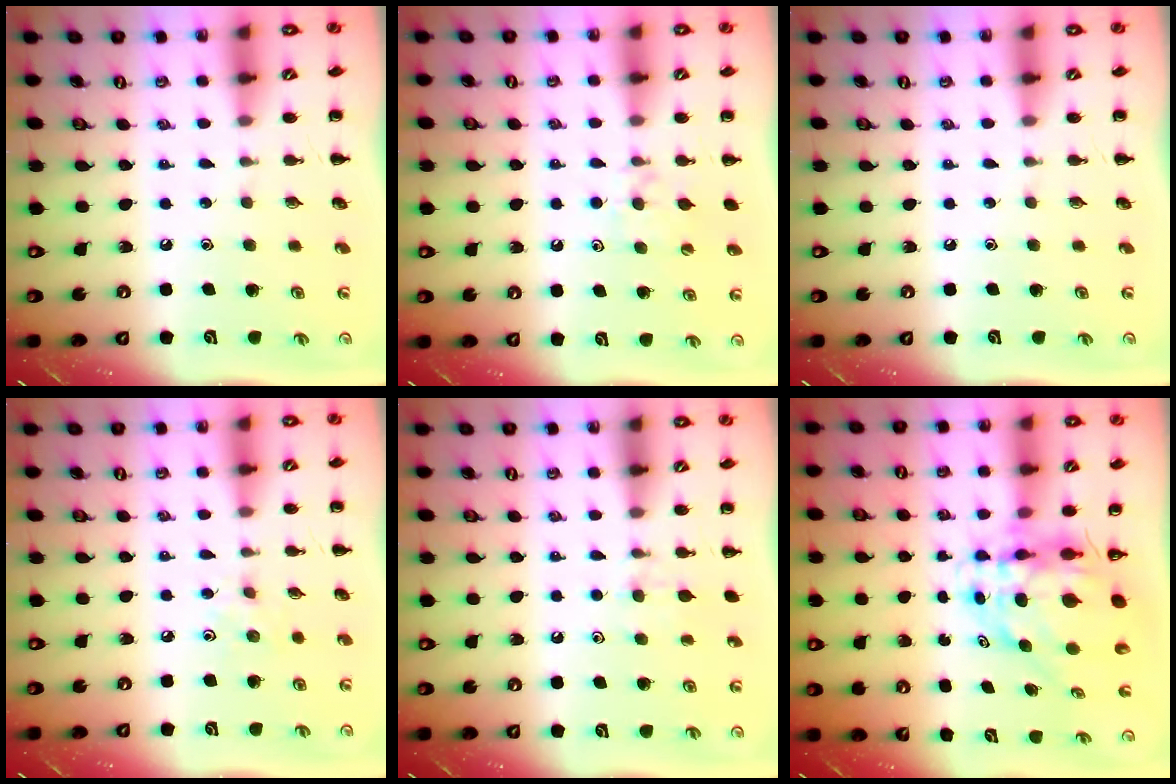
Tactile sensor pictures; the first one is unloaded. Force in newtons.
{"total": 5.7, "press": 5.4, "slide": 1.9}
{"total": 0.0}
{"total": 4.2, "press": 3.9, "slide": 1.5}
{"total": 6.7, "press": 6.3, "slide": 2.2}
{"total": 8.3, "press": 7.9, "slide": 2.4}